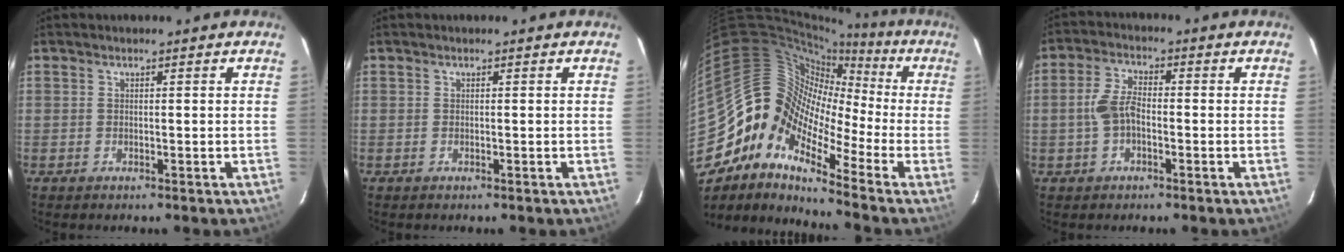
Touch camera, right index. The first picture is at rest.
{"total": 0.0}
{"total": 12.6, "force": [-5.1, 8.5, 7.8], "torque": [-0.125, 0.012, -0.130]}
{"total": 5.5, "force": [-1.2, 3.0, 4.4], "torque": [-0.095, 0.011, -0.019]}